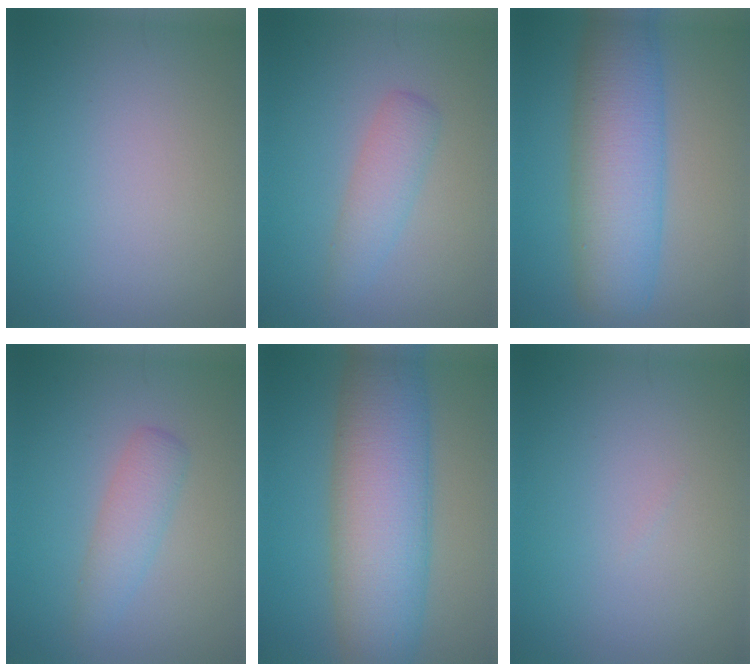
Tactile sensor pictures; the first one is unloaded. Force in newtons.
{"total": 2.6, "press": 2.6, "slide": 0.0}
{"total": 8.9, "press": 8.9, "slide": 0.1}
{"total": 2.6, "press": 2.6, "slide": 0.0}
{"total": 11.2, "press": 11.2, "slide": 0.4}
{"total": 0.0}